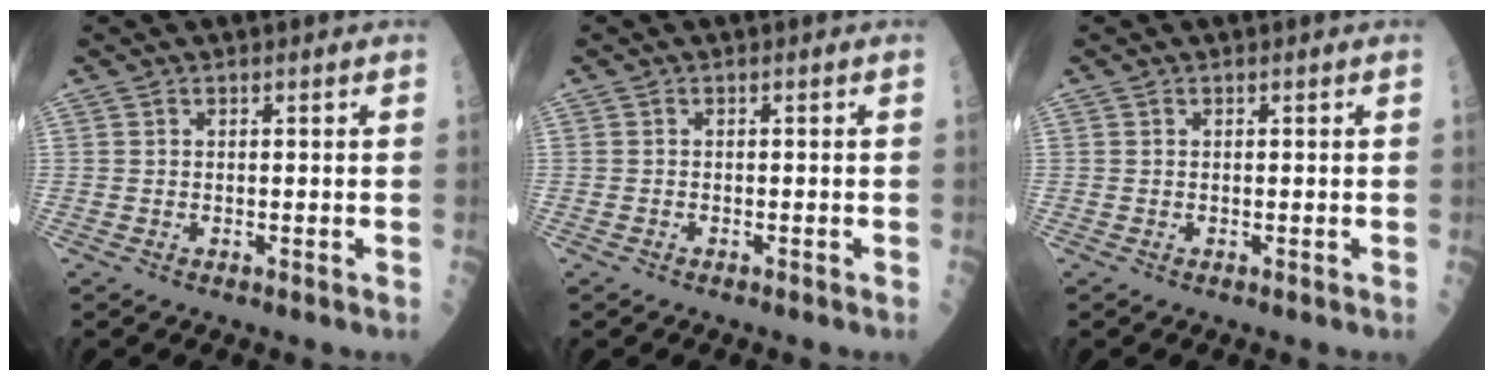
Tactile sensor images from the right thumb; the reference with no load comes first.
{"total": 0.0}
{"total": 0.0}